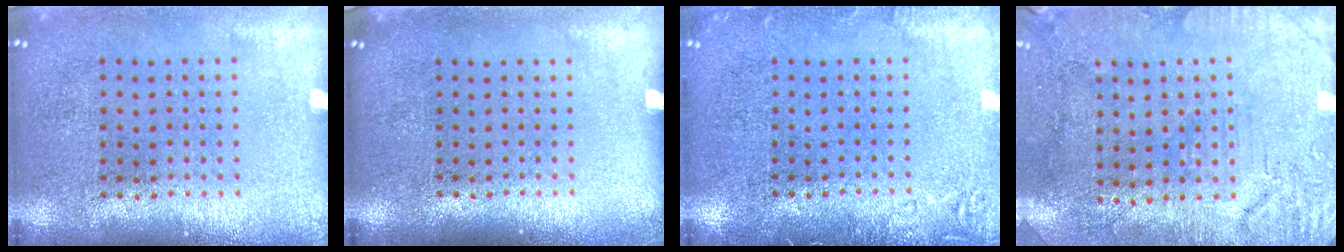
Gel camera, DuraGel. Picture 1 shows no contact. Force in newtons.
{"total": 0.0}
{"total": 1.8, "press": 1.7, "slide": 0.4}
{"total": 3.2, "press": 2.6, "slide": 1.8}